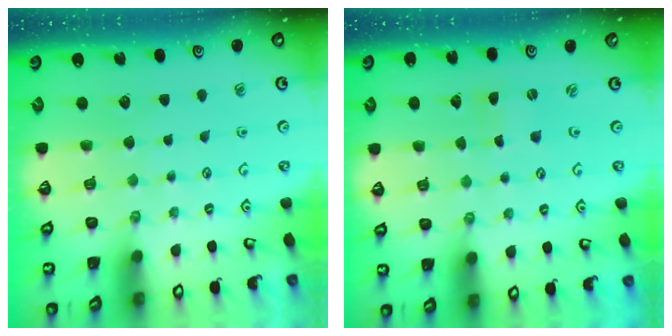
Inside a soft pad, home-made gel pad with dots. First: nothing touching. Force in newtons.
{"total": 0.0}